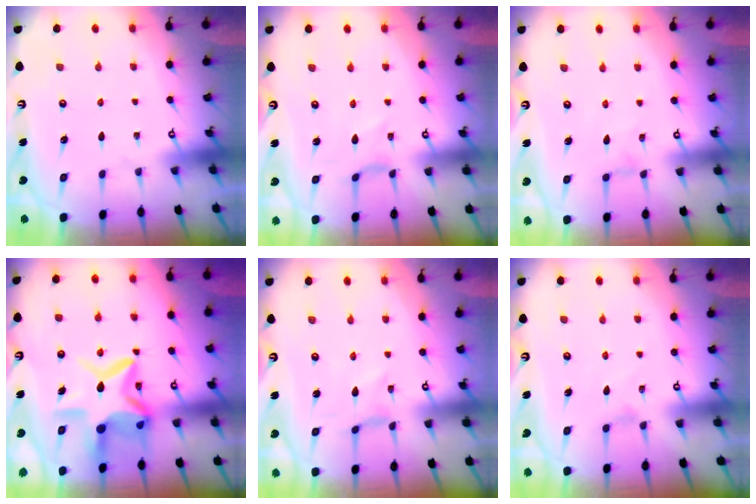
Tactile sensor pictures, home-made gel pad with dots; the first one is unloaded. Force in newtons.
{"total": 2.2, "press": 2.2, "slide": 0.2}
{"total": 0.0}
{"total": 13.5, "press": 13.4, "slide": 1.1}
{"total": 0.0}
{"total": 1.8, "press": 1.7, "slide": 0.3}